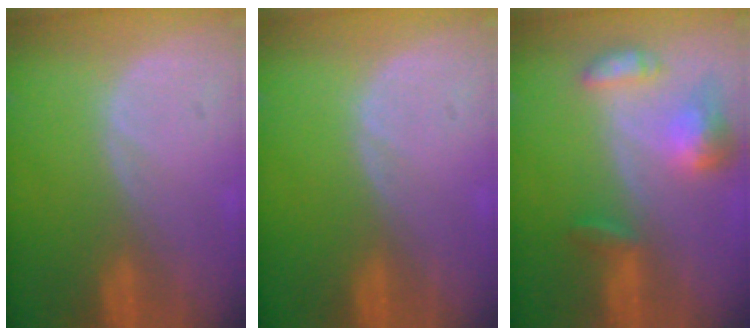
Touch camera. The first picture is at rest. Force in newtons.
{"total": 0.0}
{"total": 7.0, "press": 6.6, "slide": 2.5}